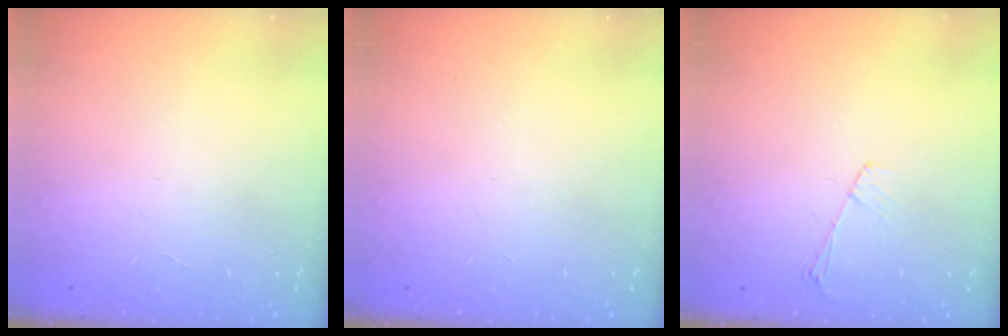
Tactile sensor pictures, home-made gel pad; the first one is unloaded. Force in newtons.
{"total": 0.0}
{"total": 4.9, "press": 4.9, "slide": 0.6}